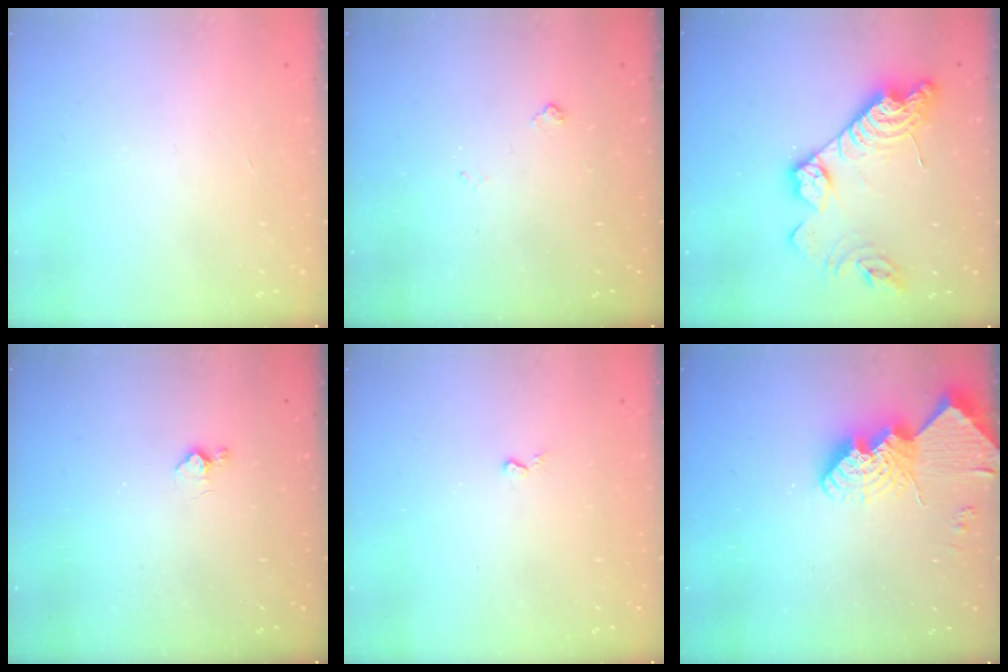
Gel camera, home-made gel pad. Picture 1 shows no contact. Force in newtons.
{"total": 5.4, "press": 5.4, "slide": 0.7}
{"total": 17.9, "press": 17.9, "slide": 1.4}
{"total": 3.6, "press": 3.5, "slide": 0.6}
{"total": 3.1, "press": 3.1, "slide": 0.5}
{"total": 12.9, "press": 12.9, "slide": 1.3}